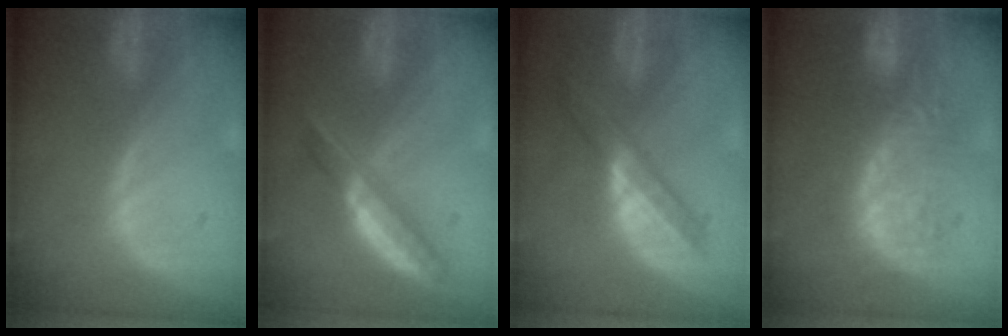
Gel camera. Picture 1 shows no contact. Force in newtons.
{"total": 5.2, "press": 5.1, "slide": 0.9}
{"total": 5.9, "press": 5.3, "slide": 2.6}
{"total": 8.7, "press": 8.6, "slide": 1.3}